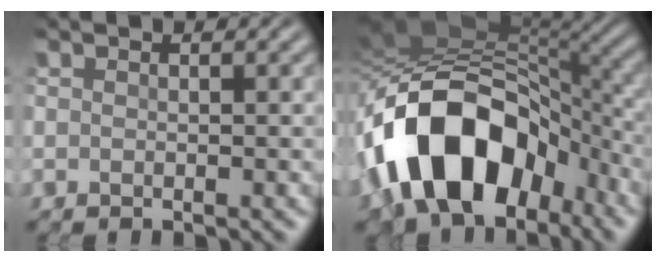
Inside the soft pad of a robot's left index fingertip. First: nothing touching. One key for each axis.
{"total": 14.3, "fx": -5.3, "fy": 8.6, "fz": 10.1, "tx": -0.168, "ty": 0.015, "tz": -0.098}